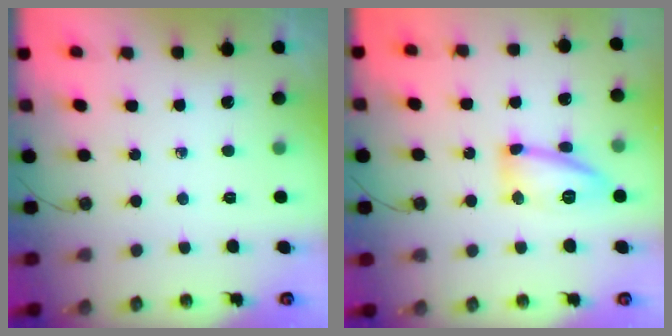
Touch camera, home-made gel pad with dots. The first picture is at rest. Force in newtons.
{"total": 14.5, "press": 14.4, "slide": 1.1}